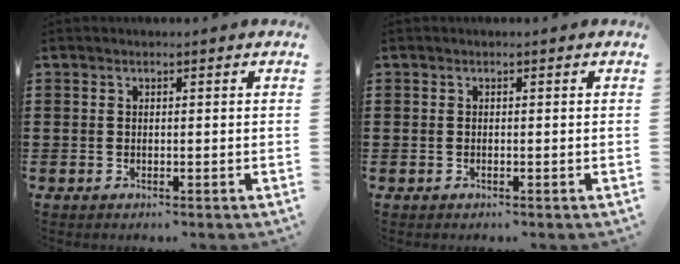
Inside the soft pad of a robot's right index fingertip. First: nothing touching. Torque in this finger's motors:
{"motor_torque": [1.48, 0.66, 0.01, -0.01]}